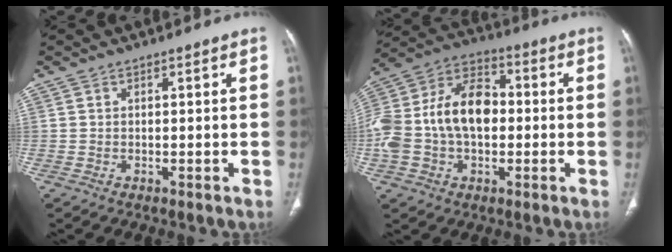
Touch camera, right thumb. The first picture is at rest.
{"total": 19.0, "force": [-0.5, 12.4, 14.4], "torque": [-0.284, 0.041, -0.012]}